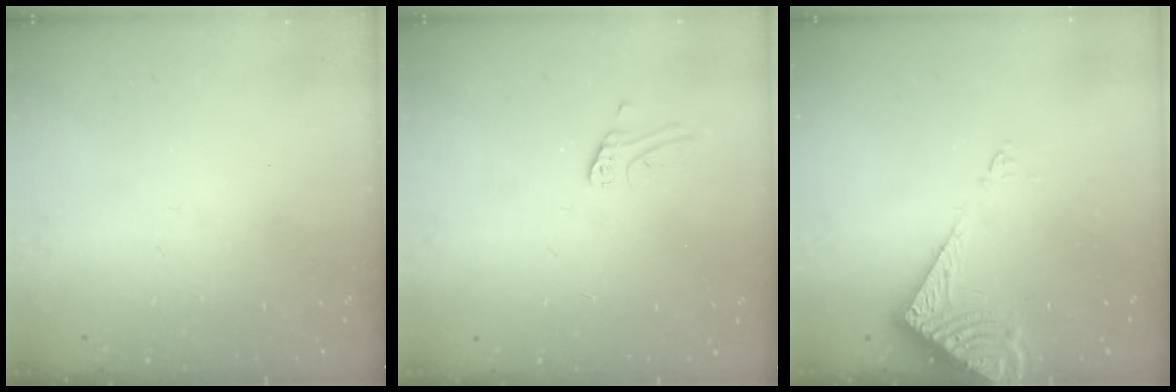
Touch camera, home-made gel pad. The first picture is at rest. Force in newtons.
{"total": 2.6, "press": 2.6, "slide": 0.3}
{"total": 8.8, "press": 8.8, "slide": 0.9}